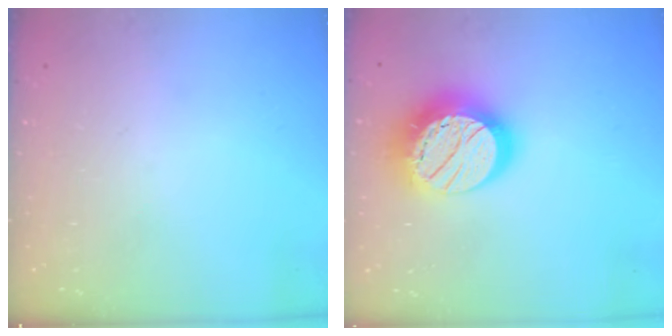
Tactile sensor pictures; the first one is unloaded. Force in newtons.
{"total": 19.5, "press": 19.4, "slide": 1.4}